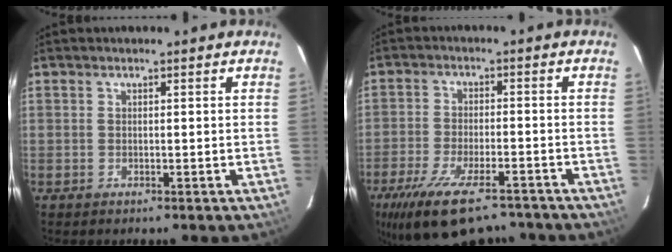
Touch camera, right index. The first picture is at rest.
{"total": 18.0, "force": [-13.3, 6.5, 10.3], "torque": [-0.212, -0.041, -0.210]}